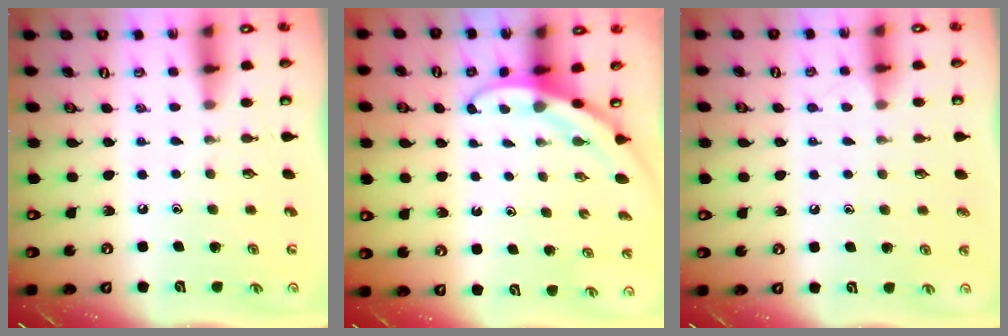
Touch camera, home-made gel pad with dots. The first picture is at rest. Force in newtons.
{"total": 3.0, "press": 3.0, "slide": 0.1}
{"total": 3.0, "press": 3.0, "slide": 0.3}